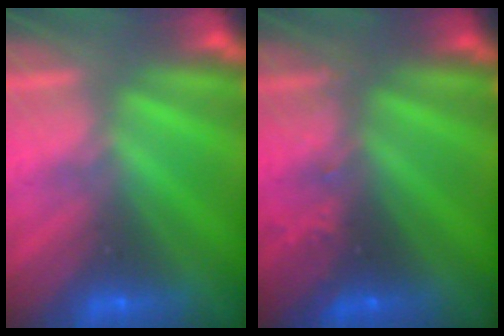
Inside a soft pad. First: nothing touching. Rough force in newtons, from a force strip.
{"total": 2.4}